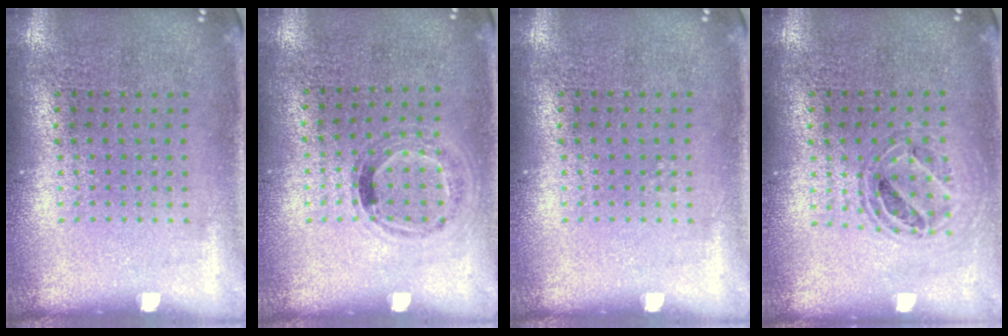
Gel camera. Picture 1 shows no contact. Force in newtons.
{"total": 1.0, "press": 0.8, "slide": 0.7}
{"total": 0.0}
{"total": 0.8, "press": 0.8, "slide": 0.1}